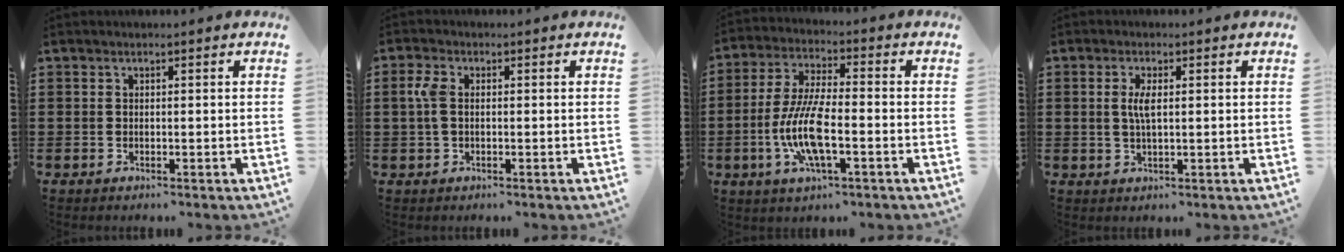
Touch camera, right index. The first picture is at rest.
{"total": 3.4, "force": [0.3, 1.9, 2.8], "torque": [-0.074, 0.003, -0.001]}
{"total": 9.9, "force": [-2.8, 3.0, 9.0], "torque": [-0.201, -0.015, -0.057]}
{"total": 3.0, "force": [0.5, 0.8, 2.9], "torque": [-0.057, 0.003, 0.006]}